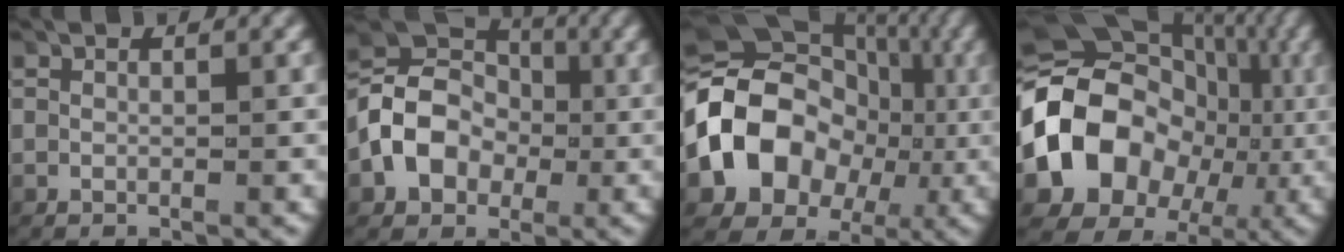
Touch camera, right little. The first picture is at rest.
{"total": 8.0, "force": [-0.1, 6.7, 4.4], "torque": [-0.104, -0.005, -0.001]}
{"total": 15.2, "force": [1.3, 12.3, 8.9], "torque": [-0.184, -0.009, 0.016]}
{"total": 18.1, "force": [0.8, 14.5, 10.9], "torque": [-0.217, -0.024, 0.012]}